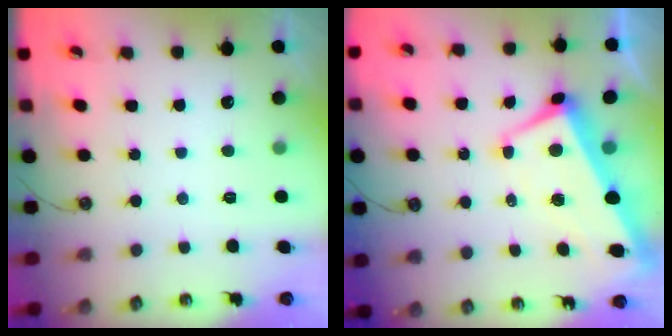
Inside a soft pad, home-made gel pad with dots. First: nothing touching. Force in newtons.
{"total": 1.8, "press": 1.2, "slide": 1.3}